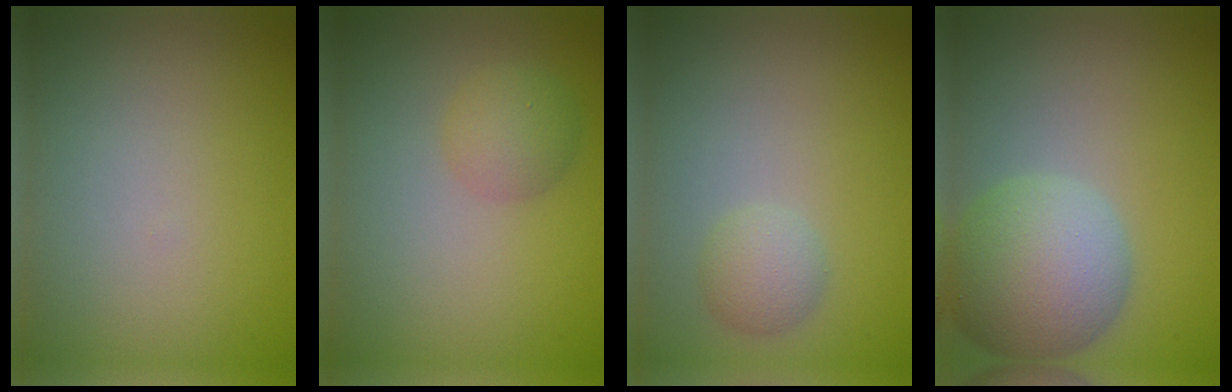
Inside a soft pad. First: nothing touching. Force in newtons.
{"total": 2.2, "press": 2.2, "slide": 0.0}
{"total": 1.8, "press": 1.8, "slide": 0.1}
{"total": 7.3, "press": 7.3, "slide": 0.3}